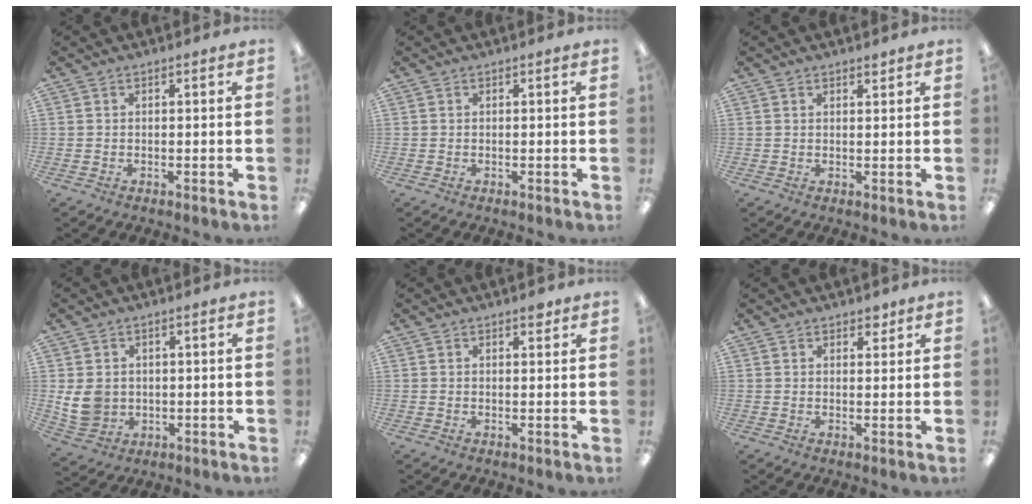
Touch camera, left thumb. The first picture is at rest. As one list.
[{"total": 0.0}, {"total": 1.3, "force": [1.2, 0.5, 0.4], "torque": [0.000, -0.004, 0.020]}, {"total": 6.8, "force": [0.4, 6.0, 3.2], "torque": [-0.077, 0.009, 0.012]}, {"total": 2.0, "force": [1.5, 0.9, 1.0], "torque": [-0.005, -0.005, 0.022]}, {"total": 2.7, "force": [2.1, 1.4, 0.8], "torque": [-0.001, -0.003, 0.036]}]